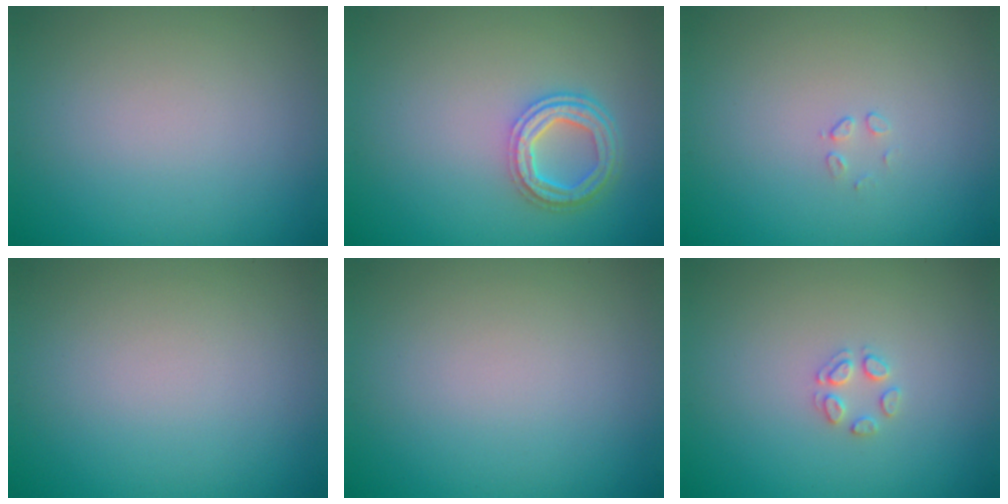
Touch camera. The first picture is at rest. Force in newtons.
{"total": 4.2, "press": 3.3, "slide": 2.6}
{"total": 0.5, "press": 0.2, "slide": 0.5}
{"total": 0.0}
{"total": 0.0}
{"total": 1.5, "press": 1.5, "slide": 0.1}